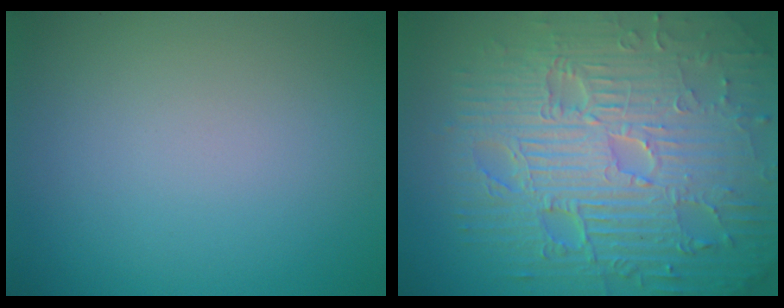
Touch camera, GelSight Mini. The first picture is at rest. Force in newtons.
{"total": 12.5, "press": 8.0, "slide": 9.7}